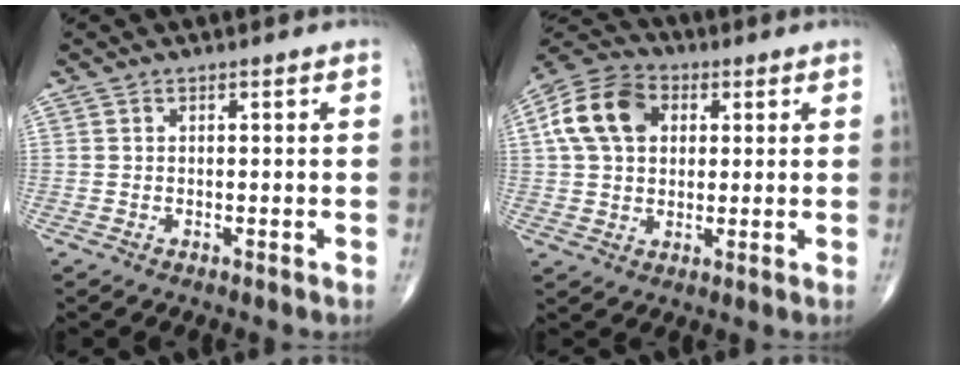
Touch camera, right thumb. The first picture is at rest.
{"total": 12.7, "force": [3.0, 9.2, 8.2], "torque": [-0.141, 0.017, 0.043]}